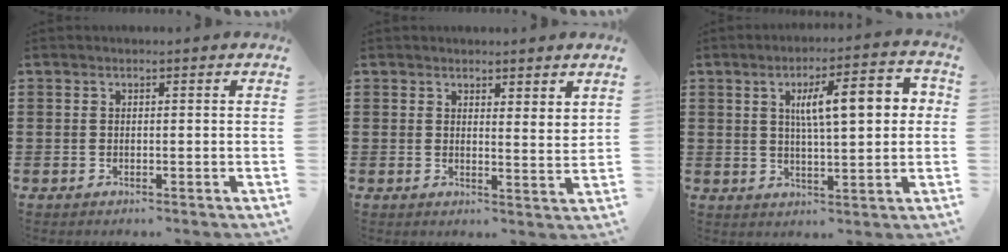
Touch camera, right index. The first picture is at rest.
{"total": 2.3, "force": [2.2, 0.4, 0.3], "torque": [-0.014, 0.003, 0.043]}
{"total": 9.3, "force": [2.2, 2.5, 8.6], "torque": [-0.143, 0.000, 0.028]}